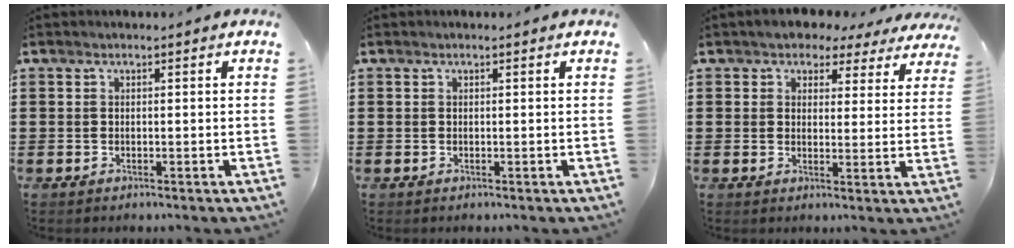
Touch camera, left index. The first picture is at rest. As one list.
[{"total": 0.0}, {"total": 3.7, "force": [3.1, 2.0, 0.4], "torque": [-0.022, -0.015, 0.050]}]